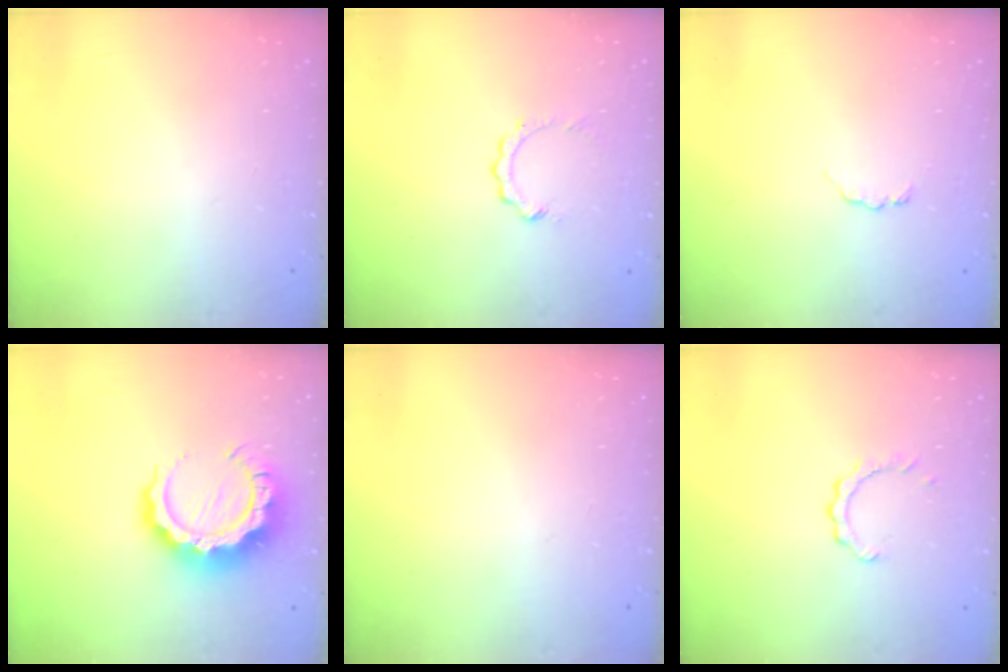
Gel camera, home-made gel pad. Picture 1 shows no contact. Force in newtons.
{"total": 2.6, "press": 2.6, "slide": 0.3}
{"total": 2.9, "press": 2.9, "slide": 0.4}
{"total": 13.1, "press": 13.0, "slide": 1.2}
{"total": 0.0}
{"total": 3.3, "press": 3.3, "slide": 0.3}